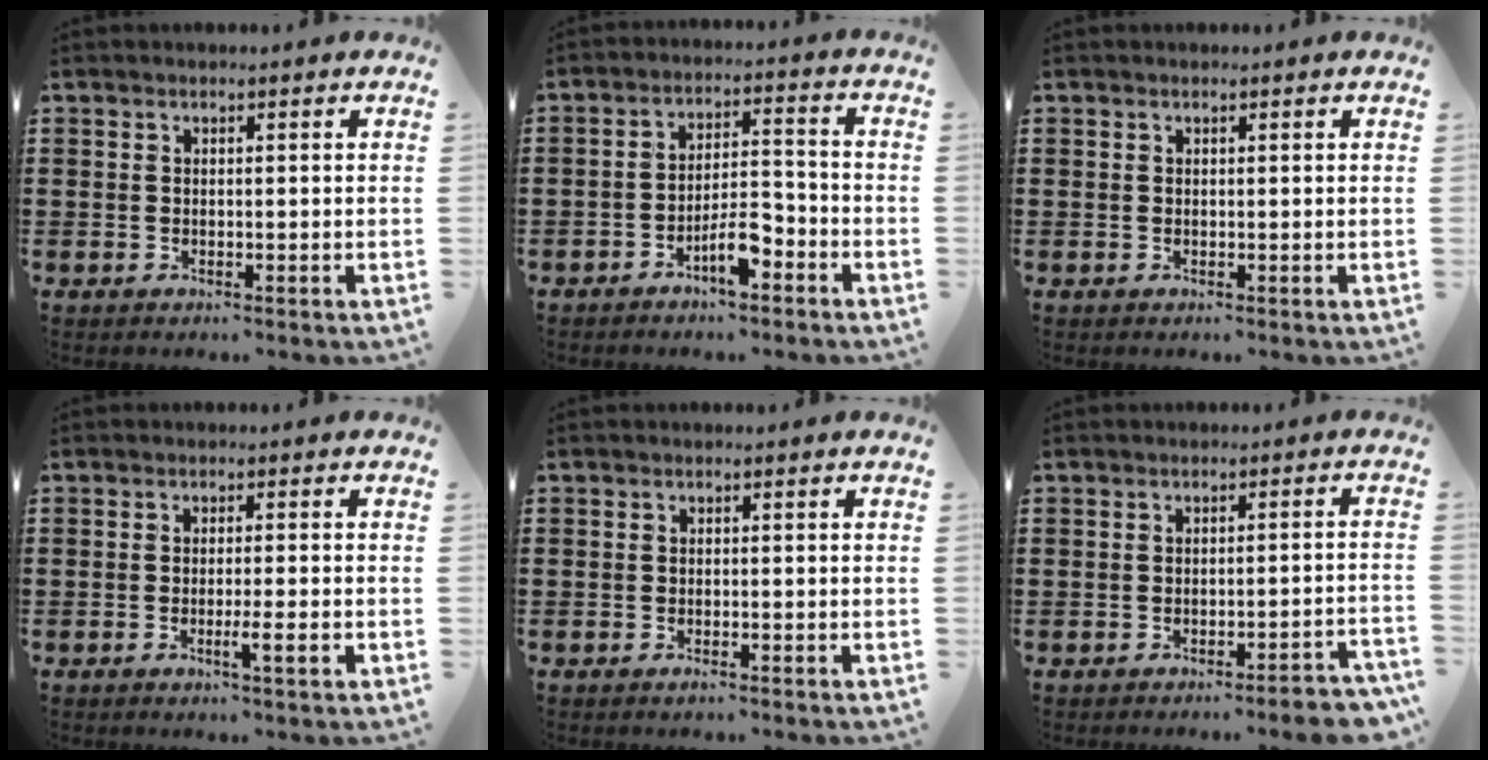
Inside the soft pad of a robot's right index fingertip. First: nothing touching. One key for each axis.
{"total": 6.2, "fx": -3.8, "fy": 1.9, "fz": 4.5, "tx": -0.085, "ty": 0.008, "tz": -0.070}
{"total": 0.0}
{"total": 3.3, "fx": -1.4, "fy": 0.0, "fz": 3.0, "tx": -0.048, "ty": -0.008, "tz": -0.025}
{"total": 0.5, "fx": -0.4, "fy": 0.0, "fz": 0.4, "tx": -0.007, "ty": -0.003, "tz": -0.007}
{"total": 3.1, "fx": -2.8, "fy": 0.1, "fz": 1.3, "tx": -0.023, "ty": -0.006, "tz": -0.055}